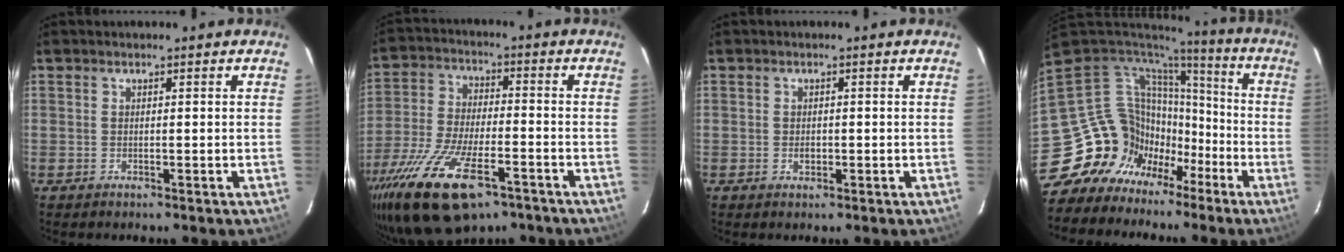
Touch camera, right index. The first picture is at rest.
{"total": 21.6, "force": [-13.1, 8.6, 15.0], "torque": [-0.313, -0.057, -0.225]}
{"total": 1.4, "force": [-0.3, 1.1, 0.9], "torque": [-0.015, 0.002, -0.005]}
{"total": 14.2, "force": [-7.9, 11.4, 3.4], "torque": [-0.080, 0.040, -0.137]}